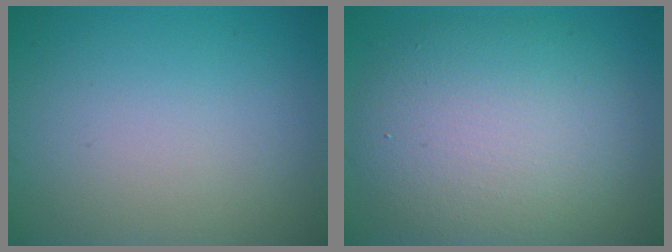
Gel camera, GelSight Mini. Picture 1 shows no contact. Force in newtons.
{"total": 8.4, "press": 8.3, "slide": 0.7}